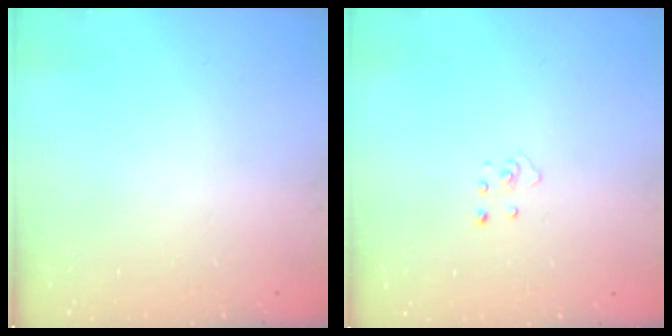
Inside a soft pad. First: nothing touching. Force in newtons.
{"total": 2.9, "press": 2.9, "slide": 0.2}